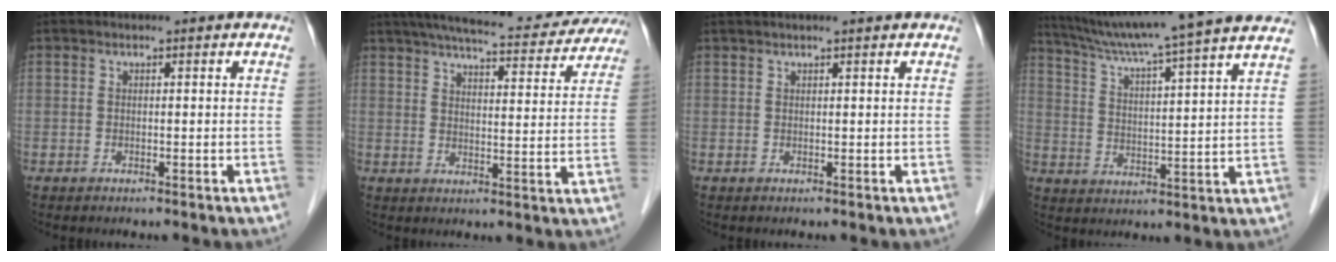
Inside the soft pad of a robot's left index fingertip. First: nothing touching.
{"total": 20.6, "force": [18.4, 3.4, 8.7], "torque": [-0.134, 0.000, 0.229]}
{"total": 3.5, "force": [3.0, -0.3, 1.7], "torque": [-0.018, 0.026, 0.042]}
{"total": 19.3, "force": [16.5, -1.7, 9.9], "torque": [-0.166, -0.003, 0.231]}